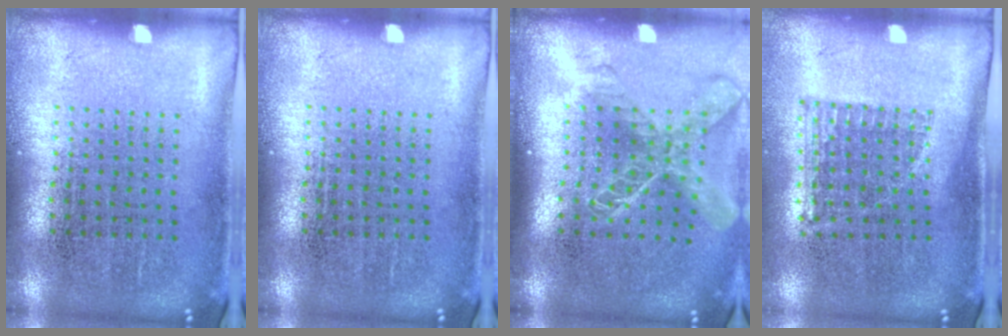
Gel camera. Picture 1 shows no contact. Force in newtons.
{"total": 0.0}
{"total": 1.9, "press": 1.5, "slide": 1.2}
{"total": 1.0, "press": 0.9, "slide": 0.5}